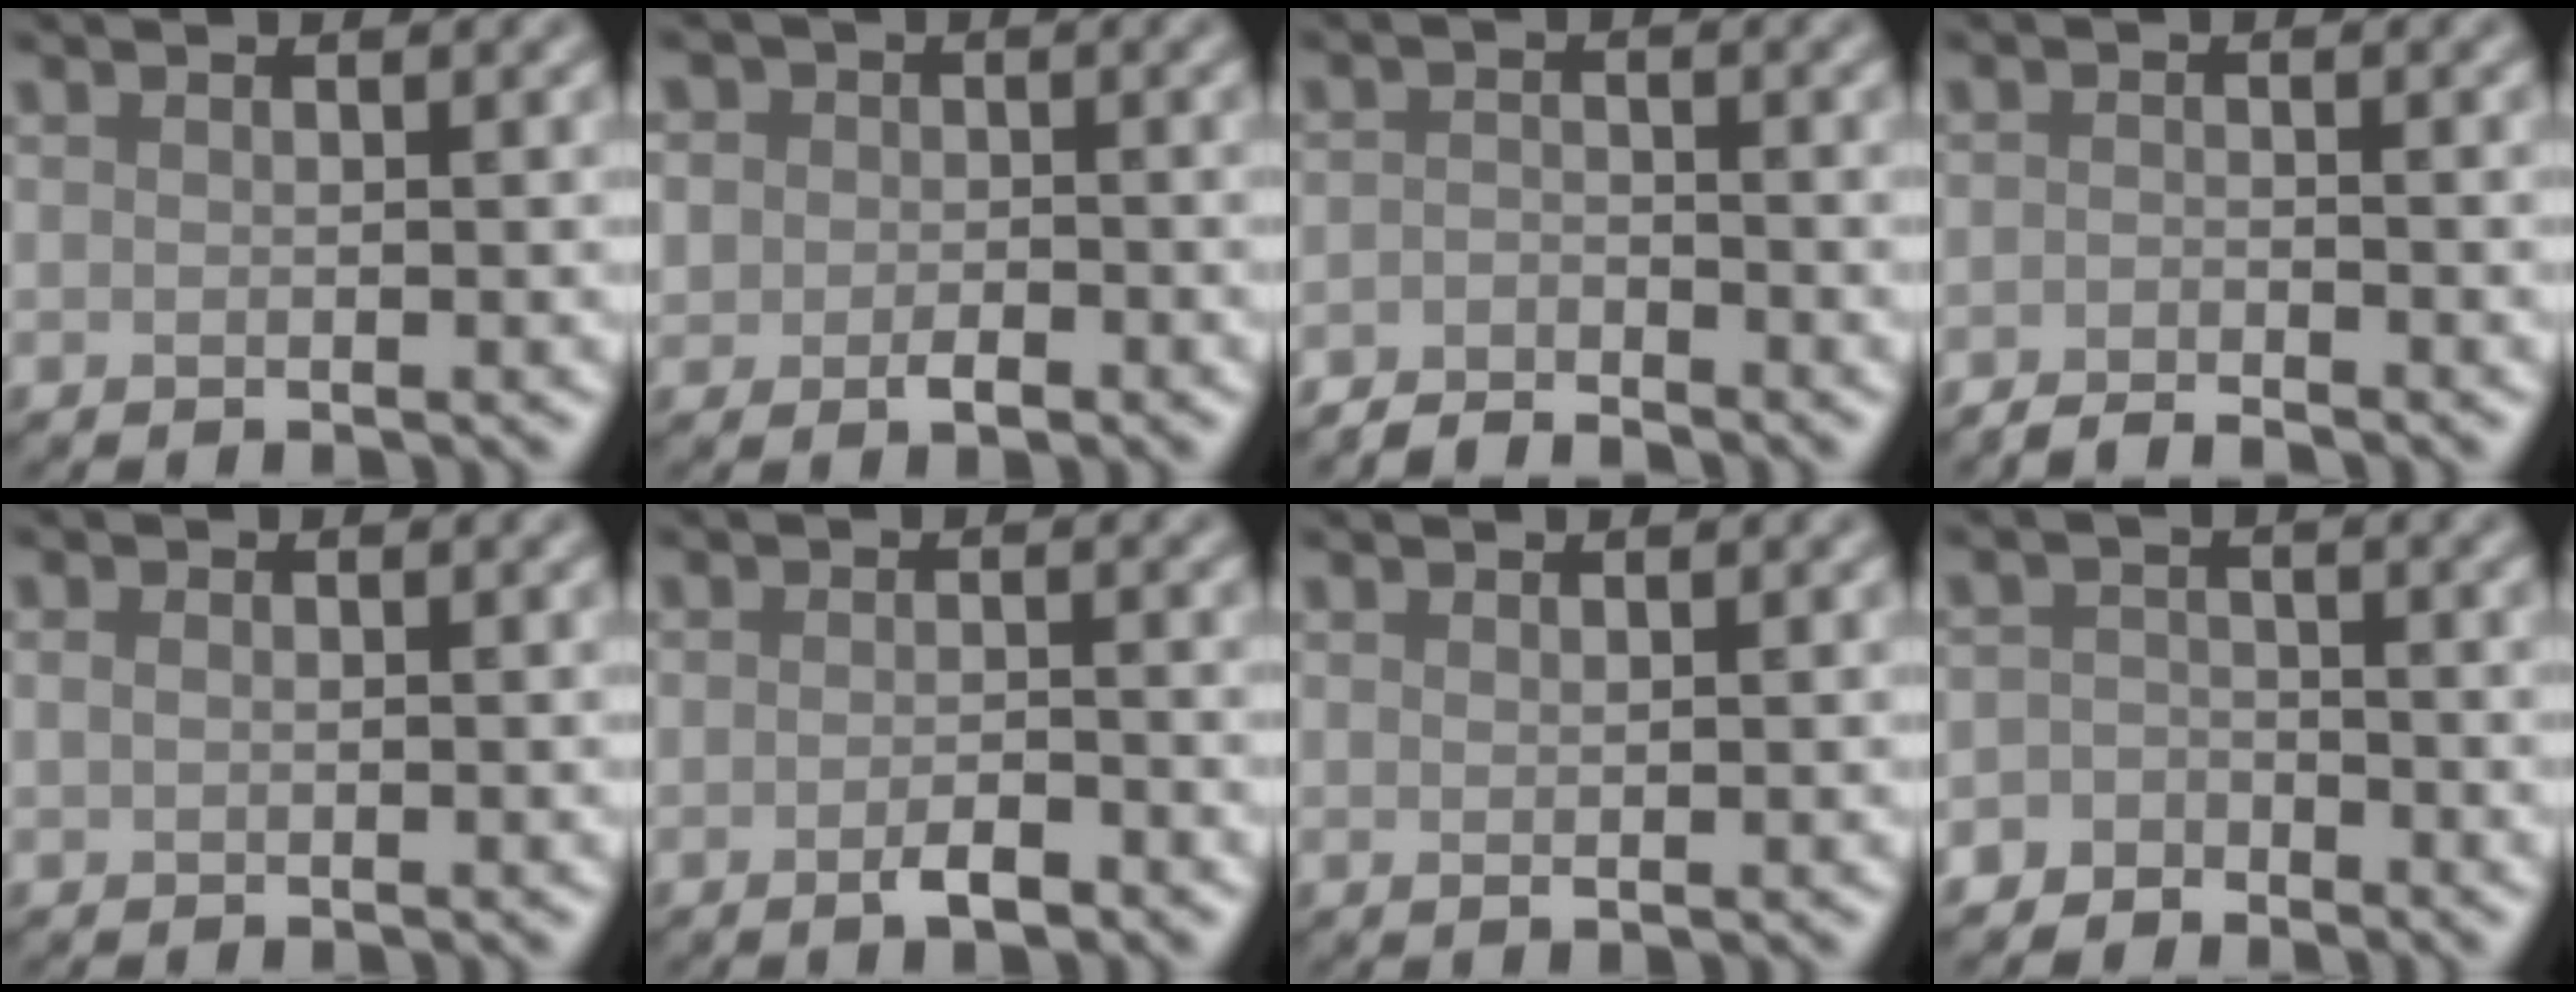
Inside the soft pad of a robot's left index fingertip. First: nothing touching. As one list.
[{"total": 3.0, "force": [-0.4, 2.6, 1.4], "torque": [-0.009, -0.002, -0.021]}, {"total": 2.1, "force": [-2.0, 0.4, 0.3], "torque": [-0.006, 0.001, -0.044]}, {"total": 1.8, "force": [-1.7, 0.2, 0.6], "torque": [-0.004, 0.000, -0.035]}, {"total": 0.6, "force": [0.1, 0.5, 0.4], "torque": [-0.009, 0.000, 0.001]}, {"total": 2.0, "force": [-1.1, 0.7, 1.5], "torque": [-0.028, -0.001, -0.020]}, {"total": 0.6, "force": [0.4, 0.1, 0.4], "torque": [-0.008, 0.000, 0.007]}, {"total": 2.0, "force": [-1.6, 1.3, -0.1], "torque": [0.017, 0.009, -0.037]}]